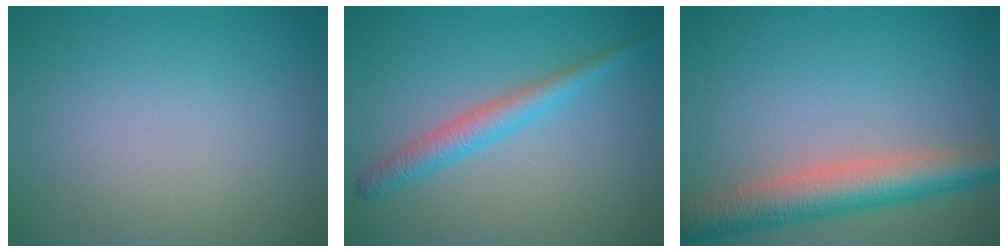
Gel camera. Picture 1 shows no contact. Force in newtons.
{"total": 2.9, "press": 2.9, "slide": 0.0}
{"total": 6.1, "press": 6.1, "slide": 0.4}